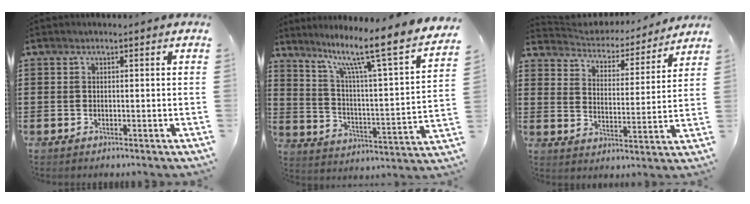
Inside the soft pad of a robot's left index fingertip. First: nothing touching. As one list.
[{"total": 10.6, "force": [8.1, 0.3, 6.9], "torque": [-0.139, -0.069, 0.119]}, {"total": 3.9, "force": [3.9, 0.6, 0.1], "torque": [-0.027, -0.030, 0.060]}]